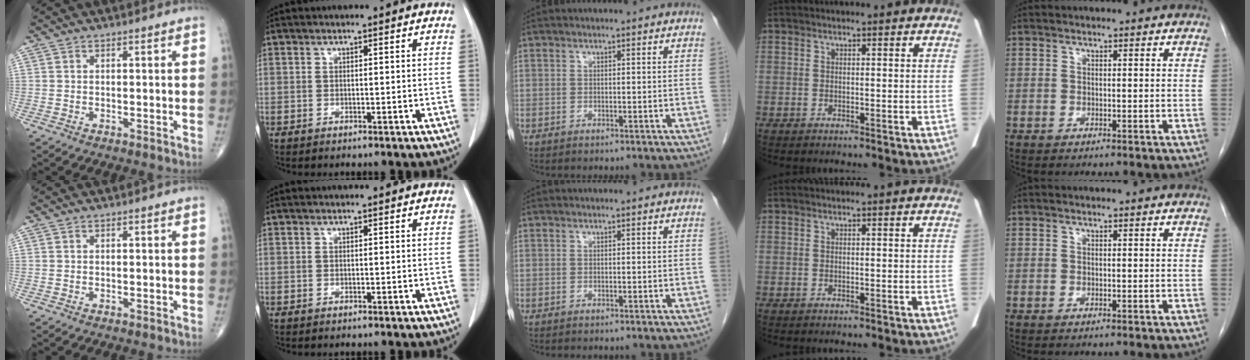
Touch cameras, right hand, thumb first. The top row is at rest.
{}